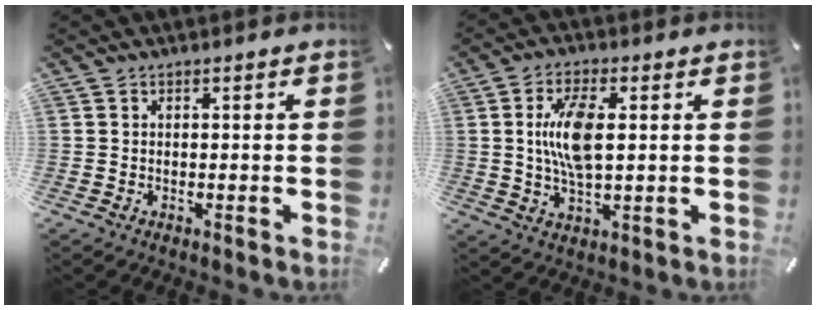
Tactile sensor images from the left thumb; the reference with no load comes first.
{"total": 10.1, "force": [1.5, 4.2, 9.0], "torque": [-0.192, -0.003, 0.018]}